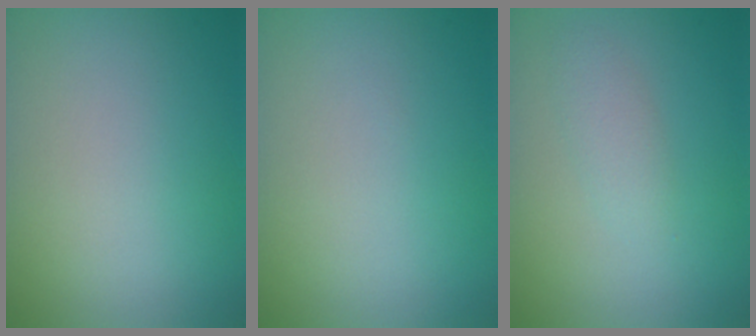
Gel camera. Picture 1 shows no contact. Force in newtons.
{"total": 0.0}
{"total": 1.6, "press": 1.6, "slide": 0.0}